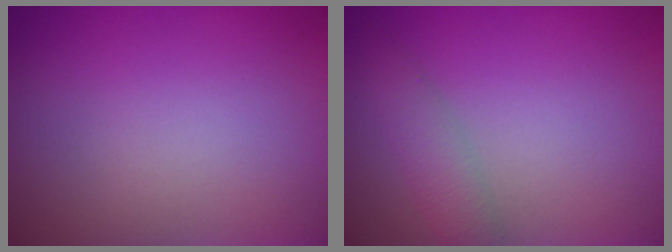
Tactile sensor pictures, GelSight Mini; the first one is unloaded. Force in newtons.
{"total": 2.2, "press": 2.2, "slide": 0.1}